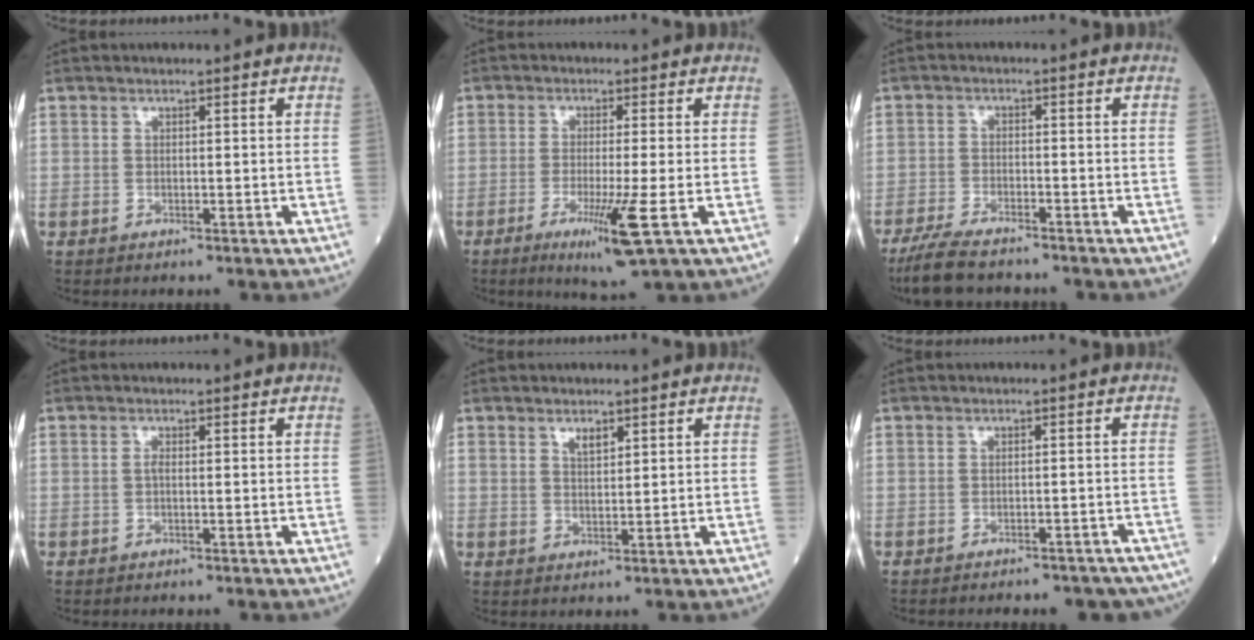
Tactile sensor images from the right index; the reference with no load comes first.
{"total": 7.2, "force": [-2.8, -0.8, 6.6], "torque": [-0.115, -0.024, -0.046]}
{"total": 8.0, "force": [-6.8, 1.5, 4.0], "torque": [-0.075, -0.020, -0.118]}
{"total": 0.6, "force": [-0.1, 0.1, 0.6], "torque": [-0.014, 0.001, -0.004]}
{"total": 2.0, "force": [1.3, 0.7, 1.3], "torque": [-0.025, -0.001, 0.026]}
{"total": 11.0, "force": [-9.9, 3.4, 3.3], "torque": [-0.035, 0.007, -0.097]}